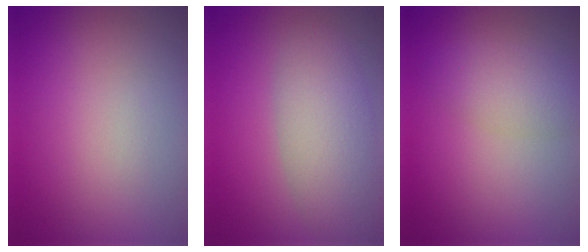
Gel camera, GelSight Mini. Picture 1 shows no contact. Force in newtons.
{"total": 5.6, "press": 5.6, "slide": 0.3}
{"total": 2.9, "press": 2.9, "slide": 0.1}